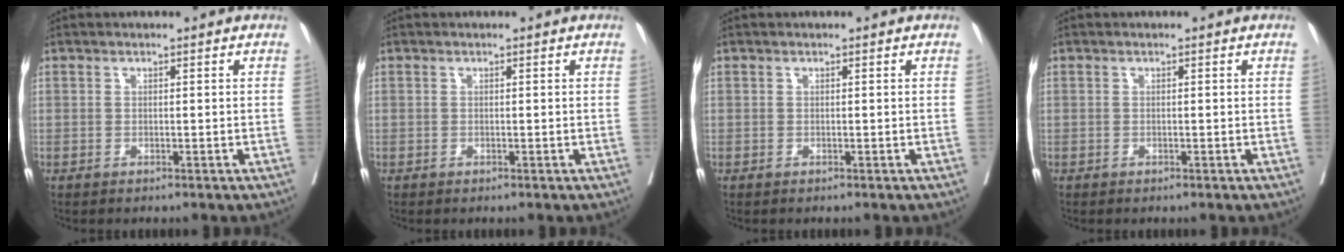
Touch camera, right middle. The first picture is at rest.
{"total": 0.0}
{"total": 0.0}
{"total": 0.0}